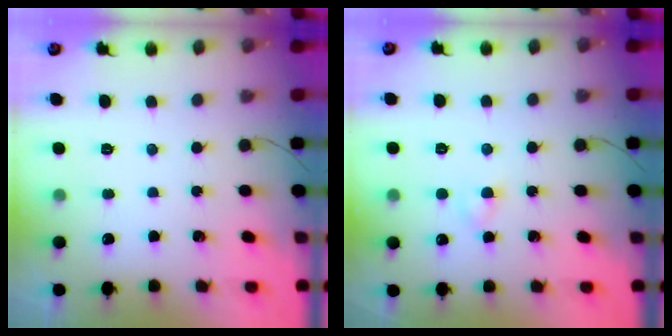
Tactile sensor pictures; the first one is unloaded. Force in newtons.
{"total": 1.3, "press": 1.1, "slide": 0.7}